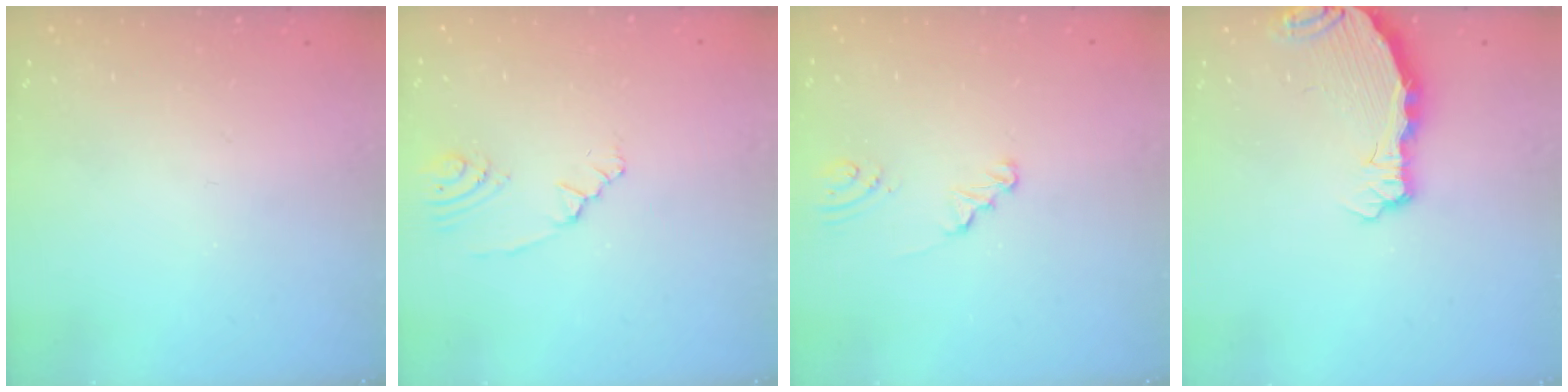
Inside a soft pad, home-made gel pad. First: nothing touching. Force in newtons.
{"total": 1.8, "press": 1.5, "slide": 1.0}
{"total": 1.7, "press": 1.7, "slide": 0.2}
{"total": 4.8, "press": 4.8, "slide": 0.4}